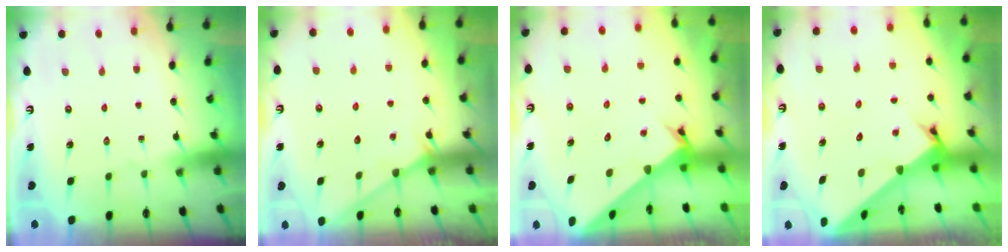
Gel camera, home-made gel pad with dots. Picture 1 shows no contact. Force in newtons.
{"total": 2.7, "press": 2.7, "slide": 0.2}
{"total": 2.6, "press": 2.5, "slide": 0.3}
{"total": 4.1, "press": 4.1, "slide": 0.3}